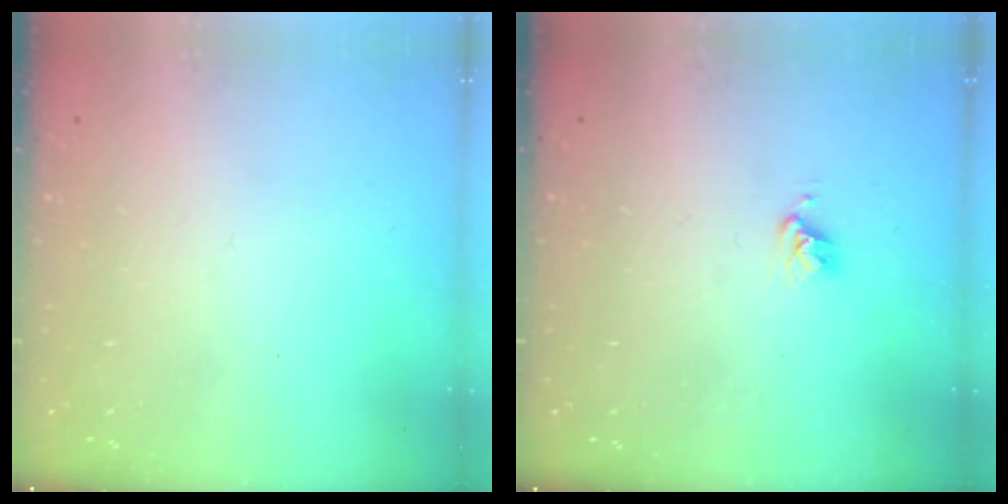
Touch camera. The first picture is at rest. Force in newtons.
{"total": 2.7, "press": 2.6, "slide": 0.4}